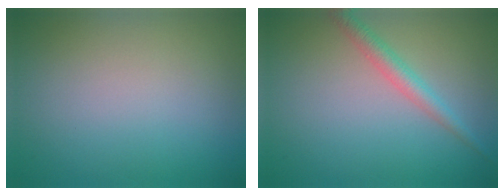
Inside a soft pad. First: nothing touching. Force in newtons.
{"total": 2.3, "press": 2.3, "slide": 0.1}